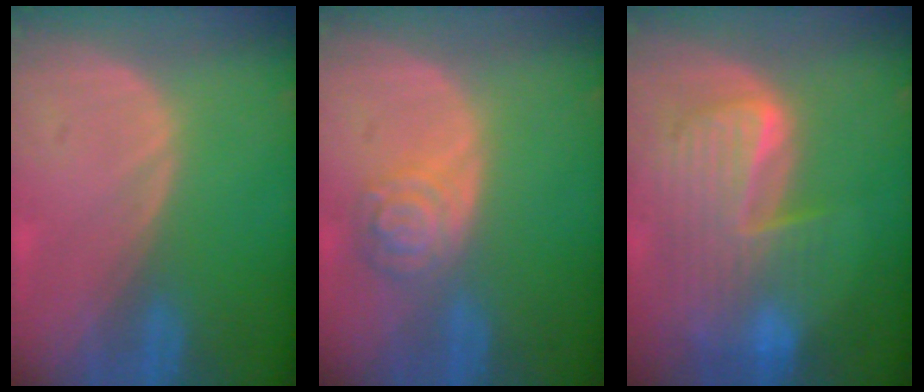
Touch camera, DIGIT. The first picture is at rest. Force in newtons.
{"total": 5.3, "press": 4.8, "slide": 2.3}
{"total": 9.9, "press": 8.4, "slide": 5.1}